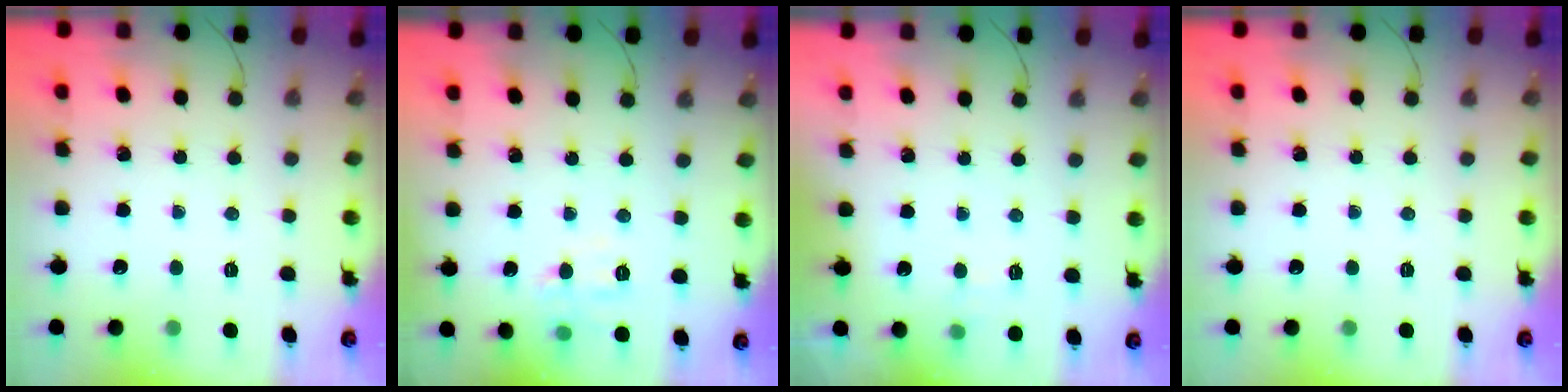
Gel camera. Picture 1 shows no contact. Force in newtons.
{"total": 5.8, "press": 5.7, "slide": 1.1}
{"total": 5.8, "press": 5.6, "slide": 1.6}
{"total": 0.0}